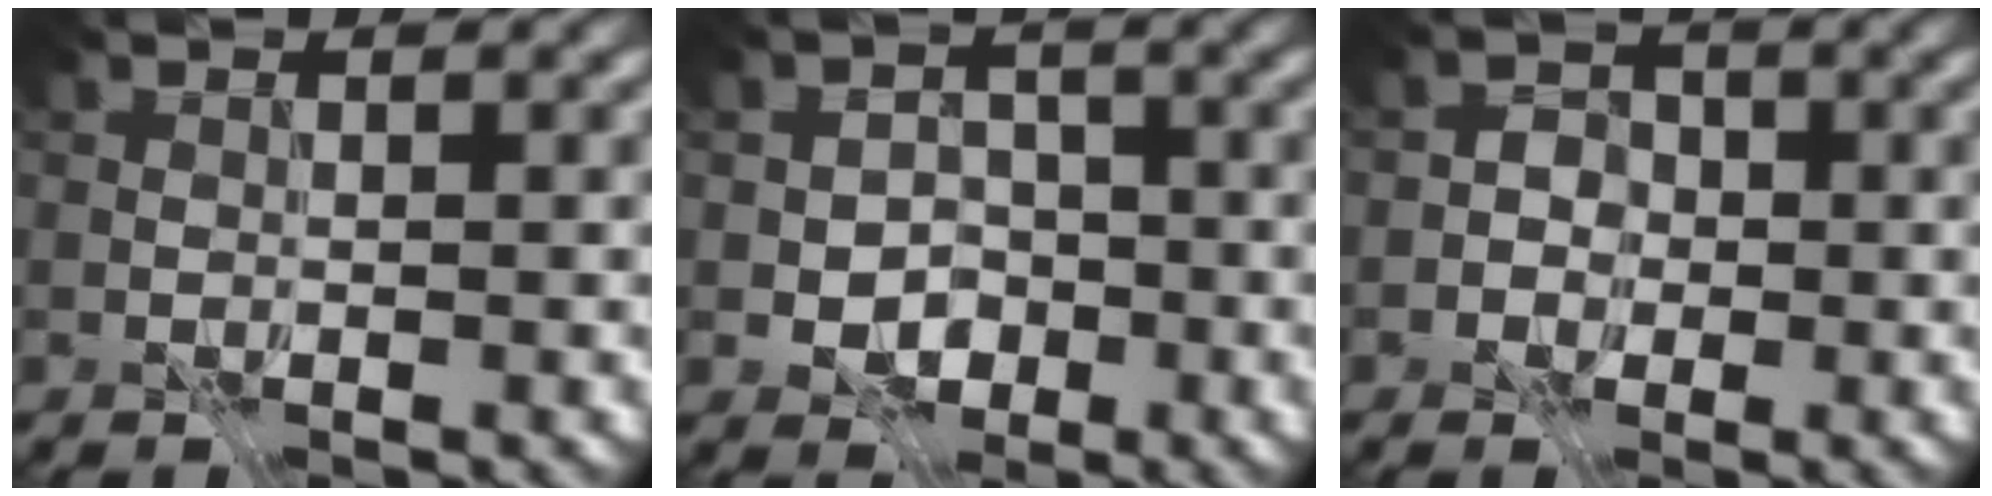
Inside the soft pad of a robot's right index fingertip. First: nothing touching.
{"total": 3.9, "force": [-1.8, 2.8, 2.0], "torque": [-0.023, -0.003, -0.040]}
{"total": 2.3, "force": [-1.0, 1.9, 0.8], "torque": [0.015, 0.003, -0.031]}